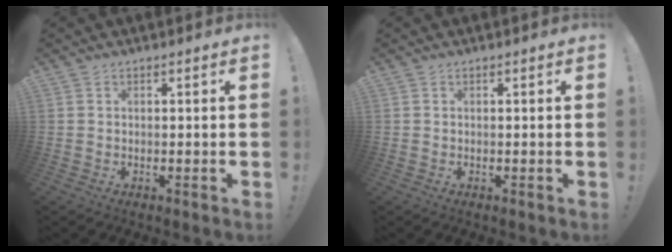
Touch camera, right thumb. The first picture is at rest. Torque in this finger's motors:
{"motor_torque": [-0.08, 0.08, 0.00, 0.00, 0.00]}